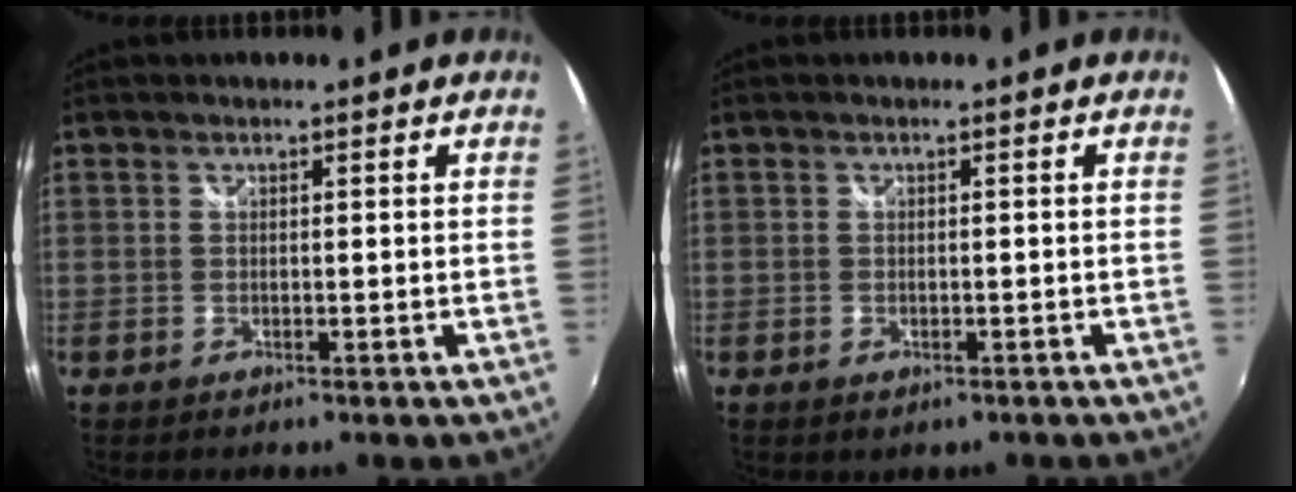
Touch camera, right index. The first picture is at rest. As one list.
[{"total": 1.5, "force": [-0.7, 1.1, 0.8], "torque": [-0.015, -0.004, -0.011]}]